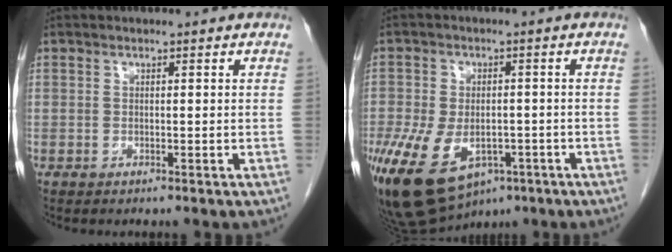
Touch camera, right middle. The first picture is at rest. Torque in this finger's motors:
{"motor_torque": [0.36, 0.07, 1.05, 0.21]}